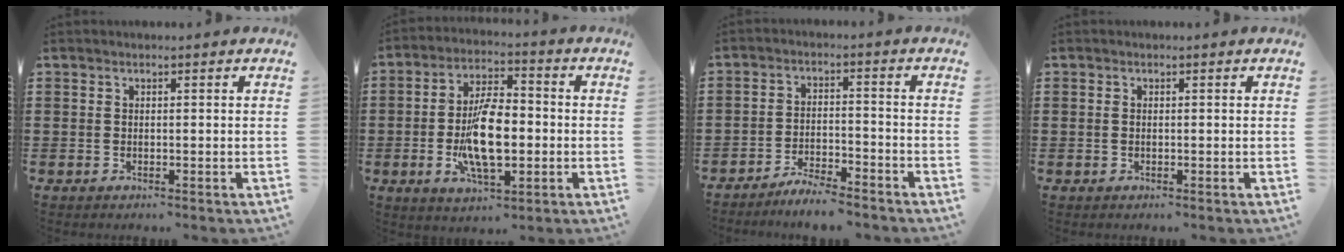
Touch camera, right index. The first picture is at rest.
{"total": 11.1, "force": [-1.8, 4.7, 9.9], "torque": [-0.206, -0.012, -0.038]}
{"total": 4.5, "force": [-4.4, 0.0, 0.7], "torque": [-0.024, 0.002, -0.093]}
{"total": 0.6, "force": [0.0, 0.4, 0.5], "torque": [-0.012, 0.001, 0.000]}